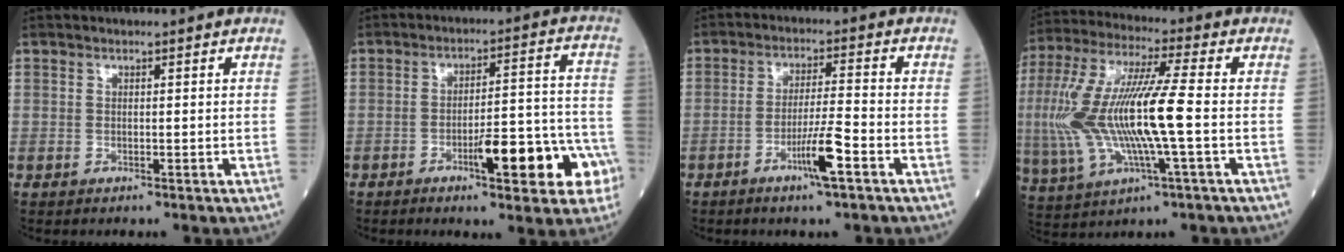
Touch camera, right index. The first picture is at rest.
{"total": 12.4, "force": [-5.2, 2.5, 11.0], "torque": [-0.143, 0.024, -0.065]}
{"total": 6.2, "force": [-3.1, -0.3, 5.4], "torque": [-0.101, -0.005, -0.055]}
{"total": 16.8, "force": [-1.3, 2.3, 16.6], "torque": [-0.363, 0.007, -0.021]}